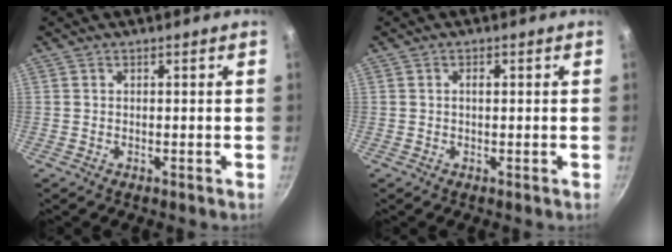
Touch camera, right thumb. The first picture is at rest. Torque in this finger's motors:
{"motor_torque": [0.14, 0.04, 0.15, 0.00, -0.01]}